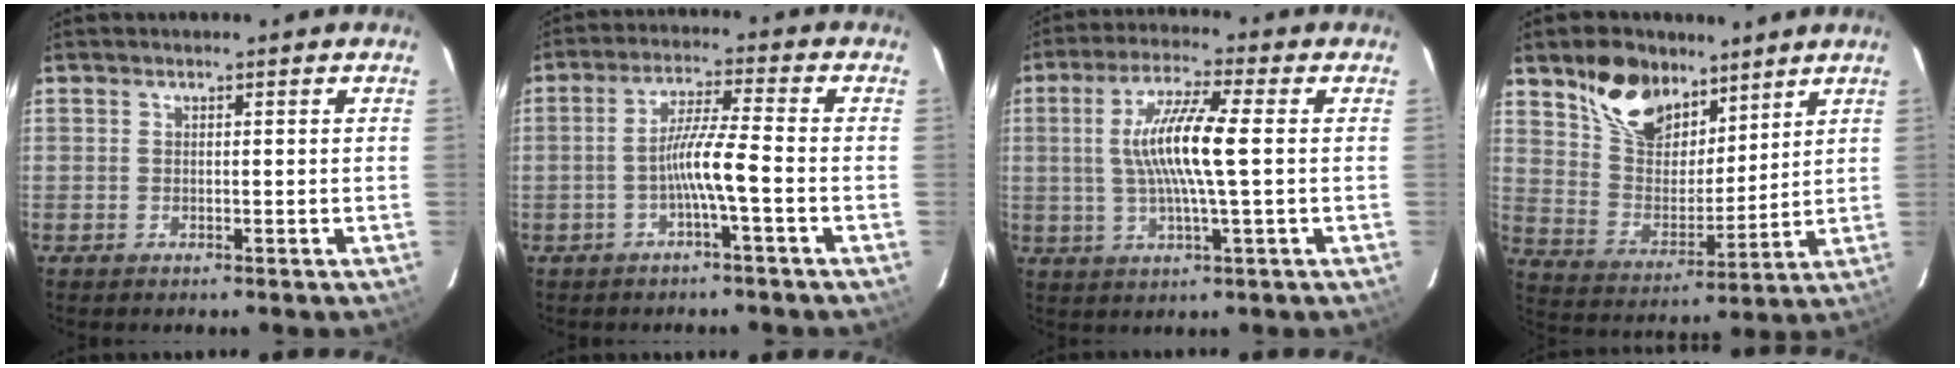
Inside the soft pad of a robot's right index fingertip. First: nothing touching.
{"total": 6.1, "force": [-2.4, -0.7, 5.6], "torque": [-0.113, 0.006, -0.043]}
{"total": 10.9, "force": [0.5, 0.6, 10.9], "torque": [-0.208, 0.002, 0.009]}
{"total": 14.4, "force": [9.7, 8.3, 6.7], "torque": [-0.138, 0.018, 0.185]}